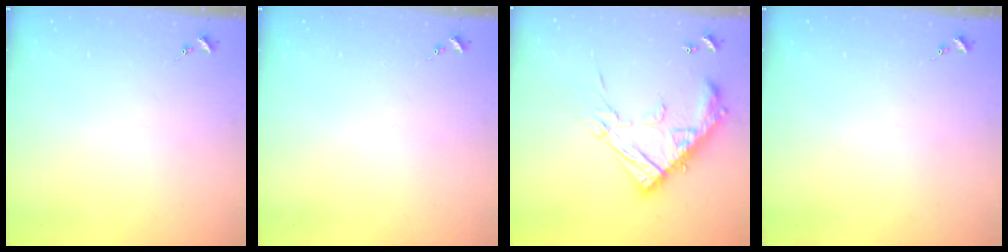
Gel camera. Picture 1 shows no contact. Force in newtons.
{"total": 0.0}
{"total": 21.7, "press": 21.6, "slide": 1.9}
{"total": 0.0}